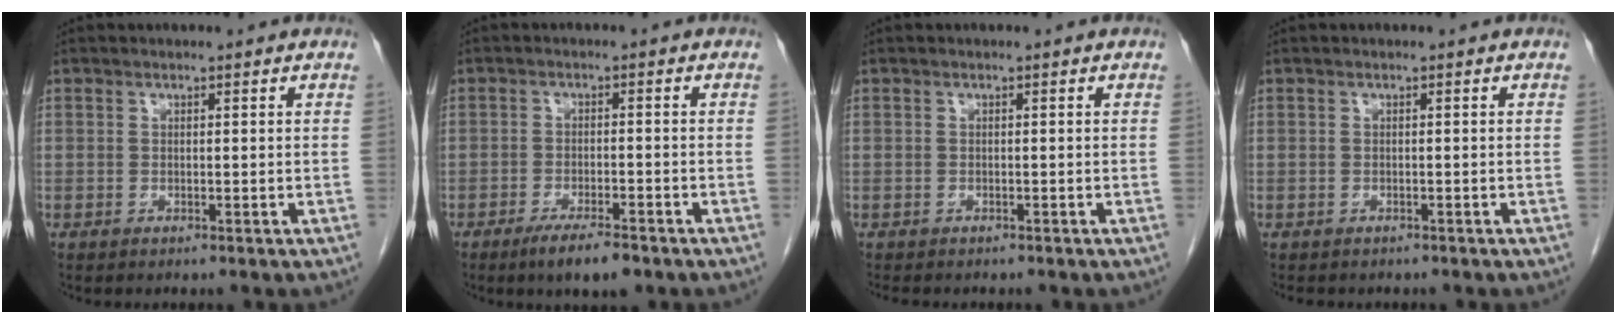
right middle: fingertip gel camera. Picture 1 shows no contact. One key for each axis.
{"total": 5.6, "fx": -3.9, "fy": 1.0, "fz": 3.9, "tx": -0.068, "ty": -0.009, "tz": -0.062}
{"total": 3.1, "fx": -2.6, "fy": 1.1, "fz": 1.3, "tx": -0.022, "ty": -0.008, "tz": -0.032}
{"total": 3.1, "fx": -2.6, "fy": 1.3, "fz": 1.0, "tx": -0.019, "ty": -0.005, "tz": -0.031}